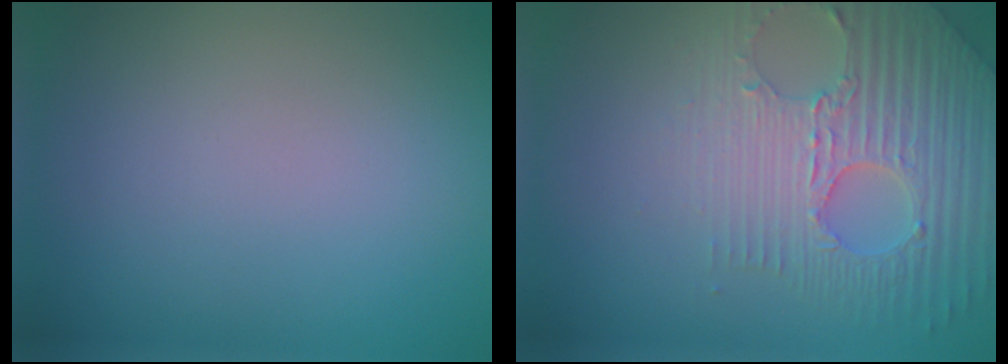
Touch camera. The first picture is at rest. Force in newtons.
{"total": 6.4, "press": 5.0, "slide": 3.9}